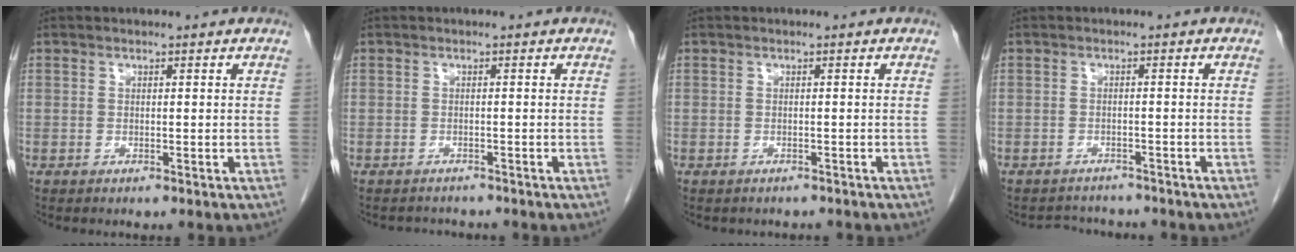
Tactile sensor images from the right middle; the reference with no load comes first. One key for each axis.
{"total": 2.3, "fx": -2.2, "fy": 0.8, "fz": -0.3, "tx": 0.002, "ty": -0.004, "tz": -0.035}
{"total": 2.5, "fx": -2.2, "fy": 1.1, "fz": 0.4, "tx": -0.009, "ty": 0.000, "tz": -0.024}
{"total": 3.8, "fx": -3.4, "fy": 1.7, "fz": -0.3, "tx": 0.004, "ty": 0.008, "tz": -0.045}